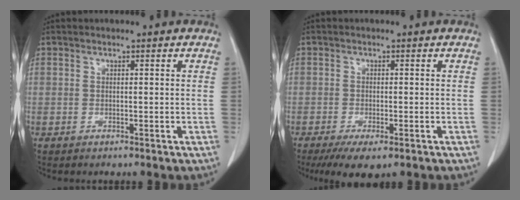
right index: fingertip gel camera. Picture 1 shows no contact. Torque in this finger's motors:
{"motor_torque": [-0.14, -0.39, -0.08, -0.10]}